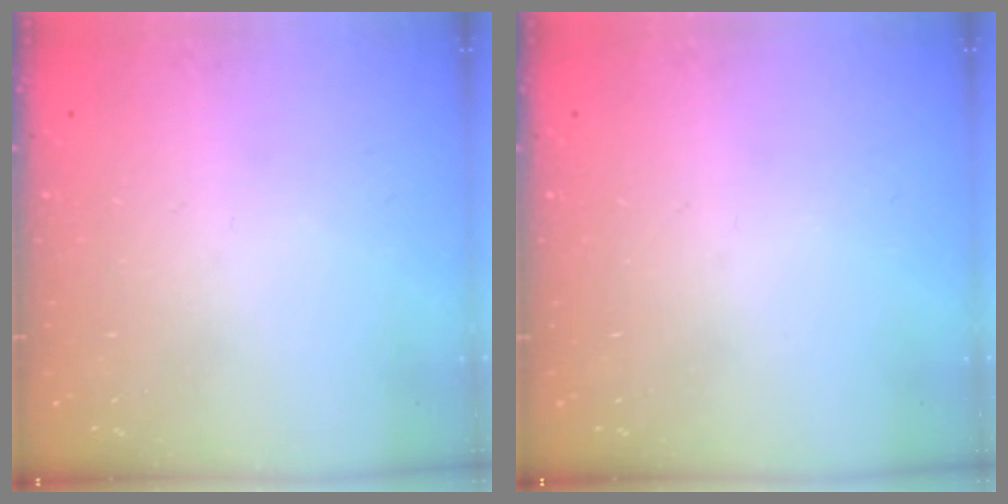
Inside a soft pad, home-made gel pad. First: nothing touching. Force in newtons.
{"total": 0.0}